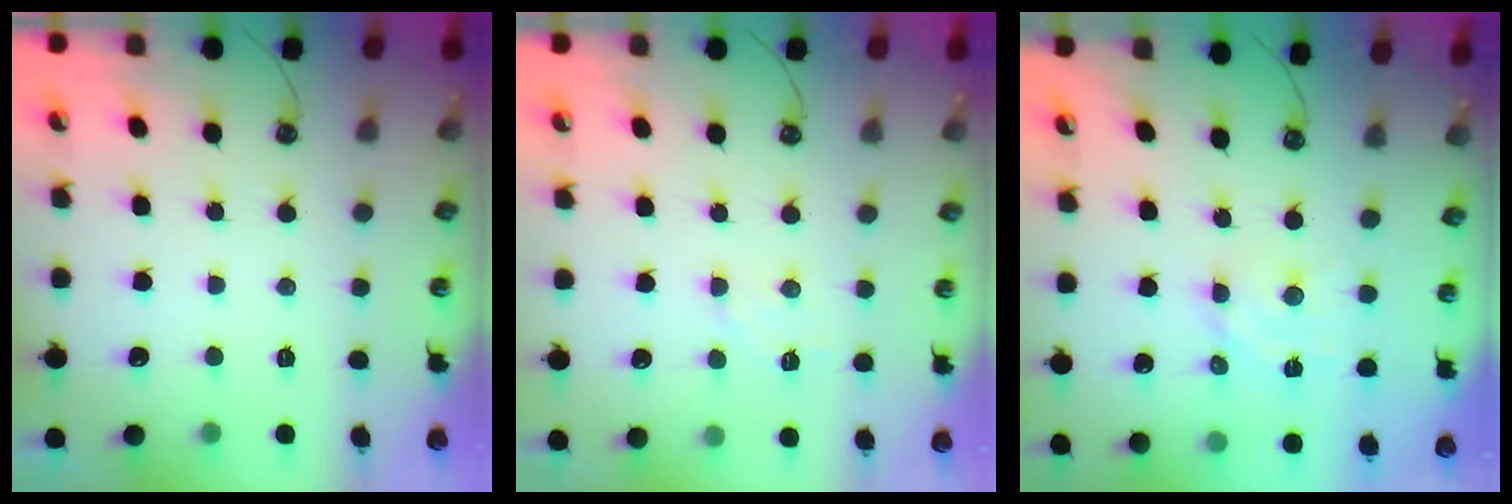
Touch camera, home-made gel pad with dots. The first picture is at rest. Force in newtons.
{"total": 5.6, "press": 5.6, "slide": 0.7}
{"total": 4.8, "press": 4.7, "slide": 0.8}